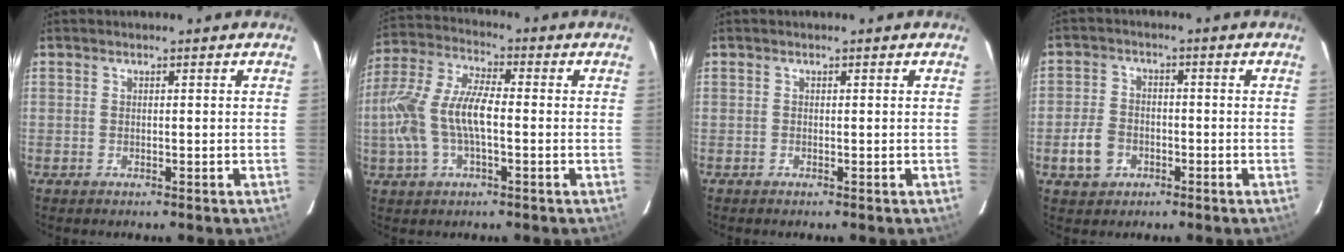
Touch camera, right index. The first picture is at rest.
{"total": 13.5, "force": [-1.9, 5.7, 12.1], "torque": [-0.259, 0.010, -0.037]}
{"total": 0.0}
{"total": 6.3, "force": [-2.6, 5.0, 2.7], "torque": [-0.071, 0.015, -0.040]}